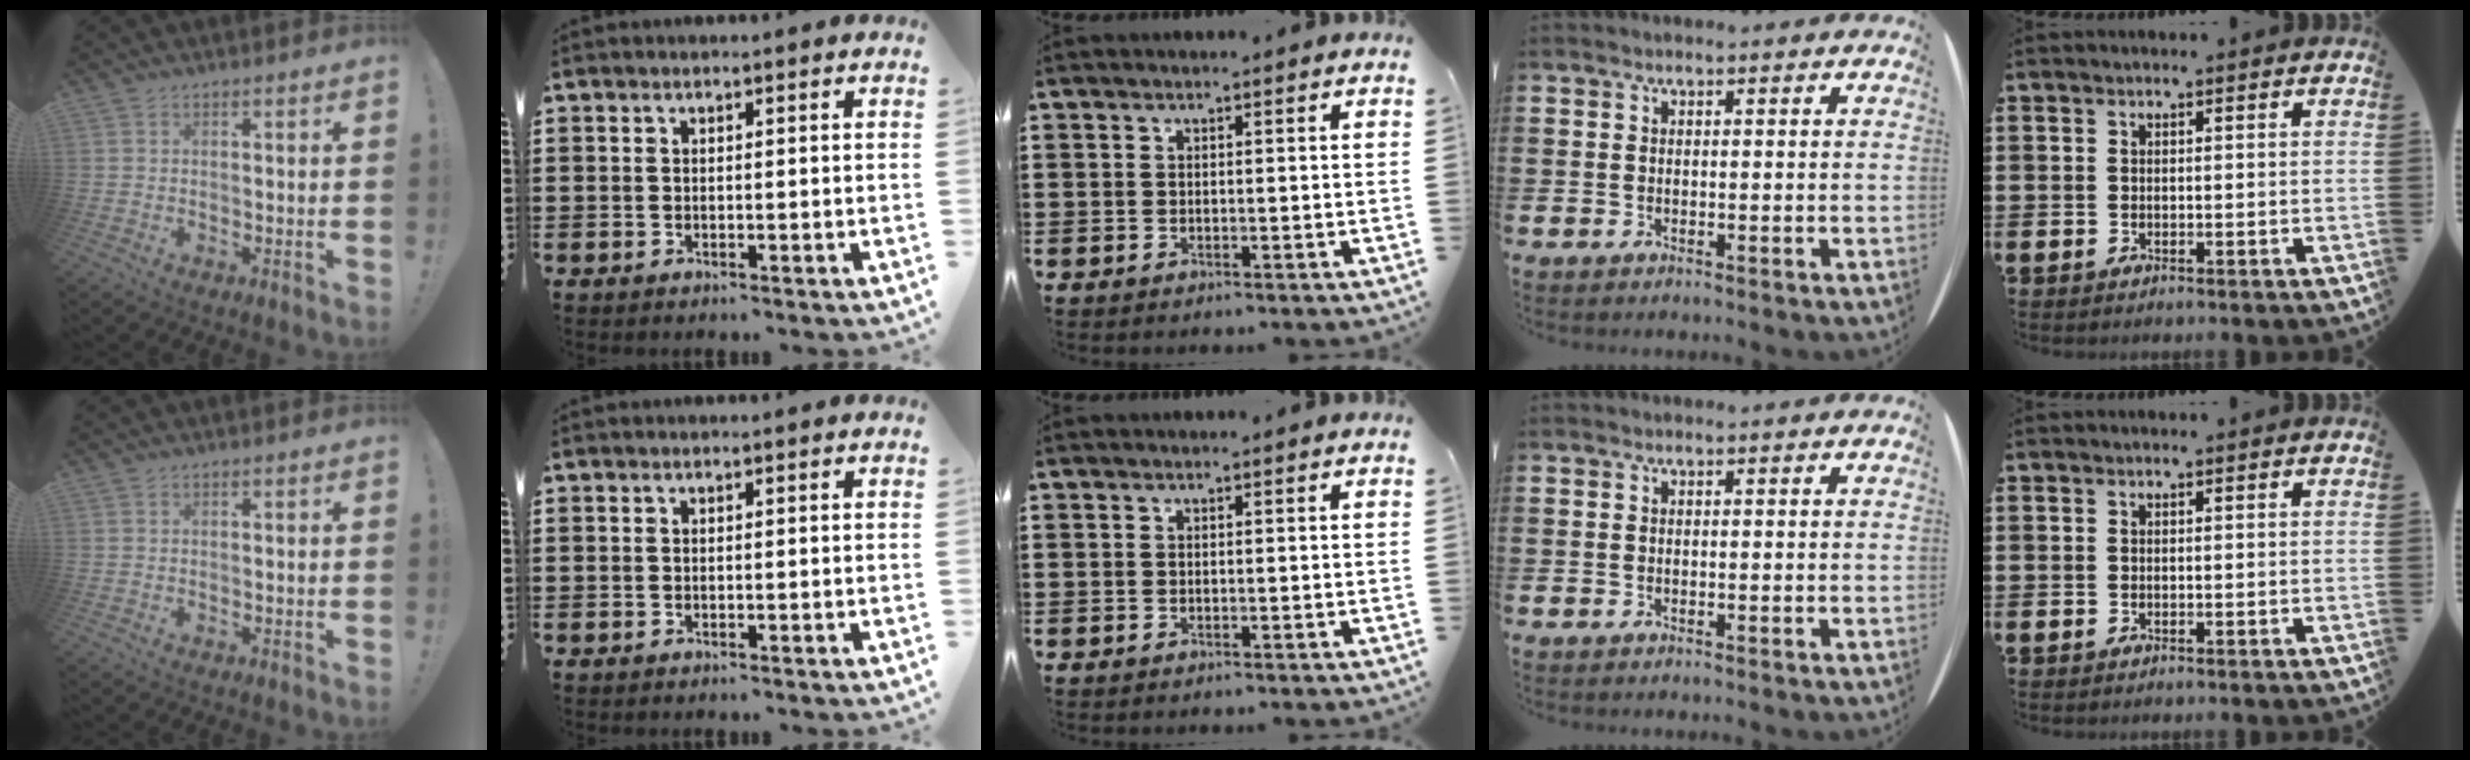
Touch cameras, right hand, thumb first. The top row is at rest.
{}